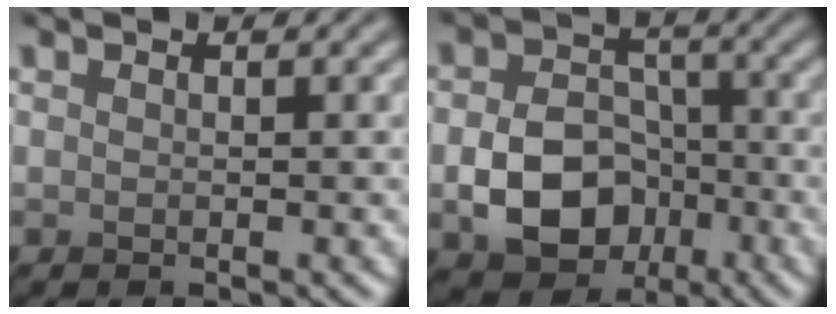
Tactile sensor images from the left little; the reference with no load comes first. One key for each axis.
{"total": 7.3, "fx": -2.2, "fy": 5.5, "fz": 4.2, "tx": -0.070, "ty": -0.007, "tz": -0.038}